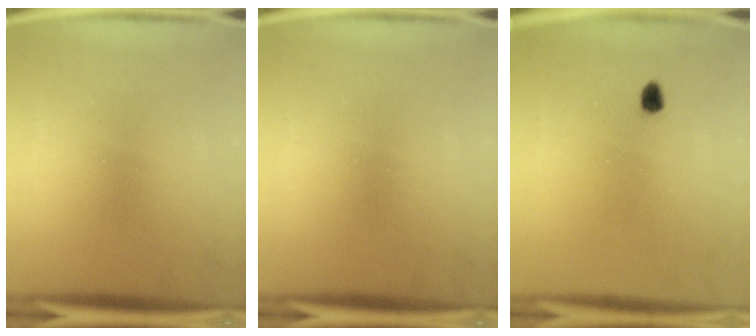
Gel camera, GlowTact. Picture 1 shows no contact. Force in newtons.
{"total": 0.0}
{"total": 1.5}